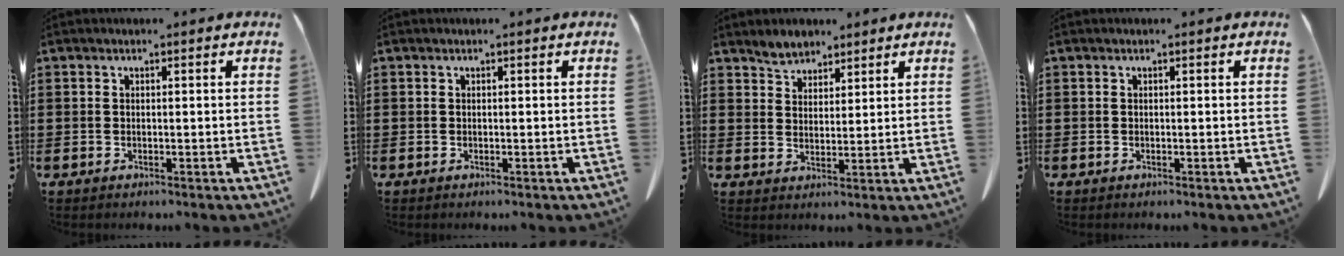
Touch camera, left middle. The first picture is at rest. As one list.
[{"total": 0.0}, {"total": 3.8, "force": [3.4, 1.7, 0.5], "torque": [-0.022, -0.001, 0.067]}, {"total": 0.0}]